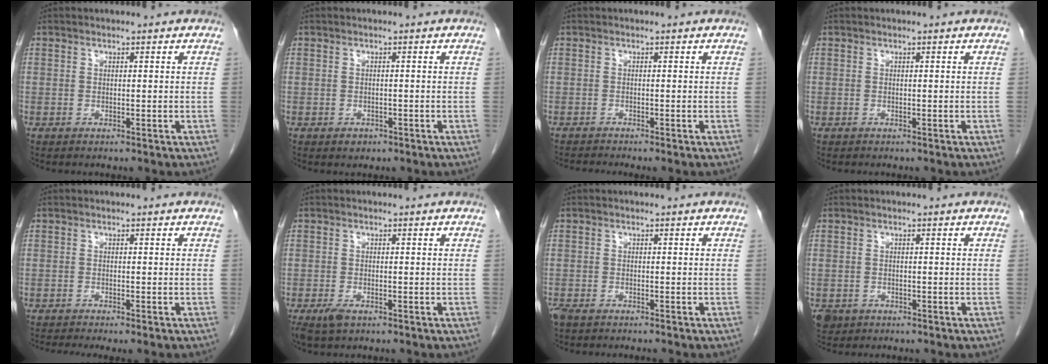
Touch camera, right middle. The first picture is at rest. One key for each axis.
{"total": 1.3, "fx": -0.8, "fy": 0.9, "fz": 0.5, "tx": -0.009, "ty": 0.001, "tz": -0.006}
{"total": 2.2, "fx": -2.0, "fy": -0.6, "fz": 0.7, "tx": -0.007, "ty": -0.001, "tz": -0.031}
{"total": 0.0}
{"total": 4.6, "fx": -3.8, "fy": 0.1, "fz": 2.5, "tx": -0.029, "ty": -0.008, "tz": -0.059}
{"total": 2.6, "fx": -1.5, "fy": 1.1, "fz": 1.8, "tx": -0.042, "ty": -0.005, "tz": -0.023}
{"total": 3.4, "fx": -2.9, "fy": 0.7, "fz": 1.7, "tx": -0.026, "ty": -0.008, "tz": -0.044}
{"total": 2.7, "fx": -1.6, "fy": 2.1, "fz": 0.5, "tx": -0.012, "ty": 0.001, "tz": -0.025}